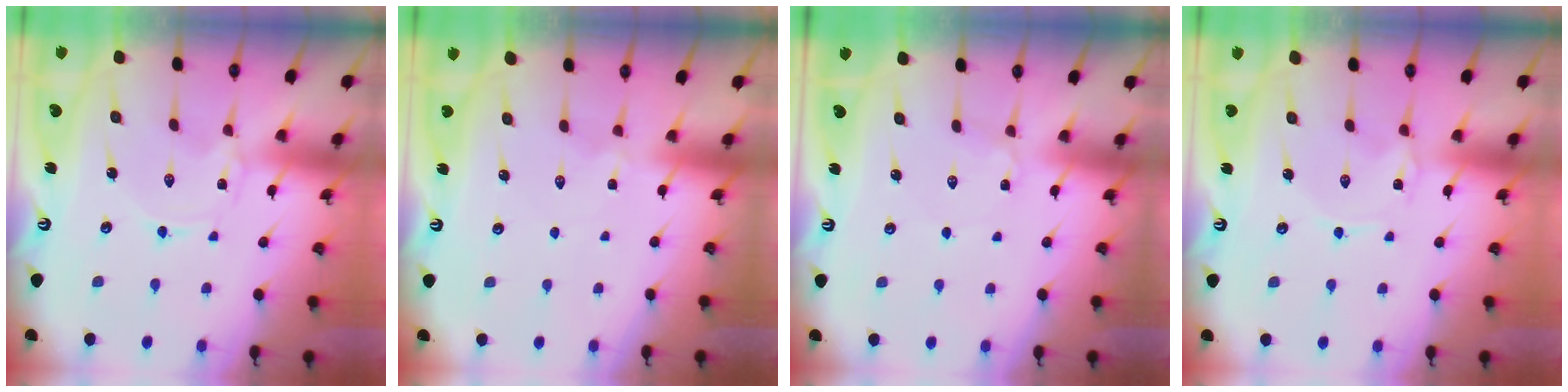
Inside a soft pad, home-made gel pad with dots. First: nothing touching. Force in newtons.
{"total": 2.4, "press": 2.4, "slide": 0.4}
{"total": 3.1, "press": 3.1, "slide": 0.4}
{"total": 1.4, "press": 1.4, "slide": 0.1}